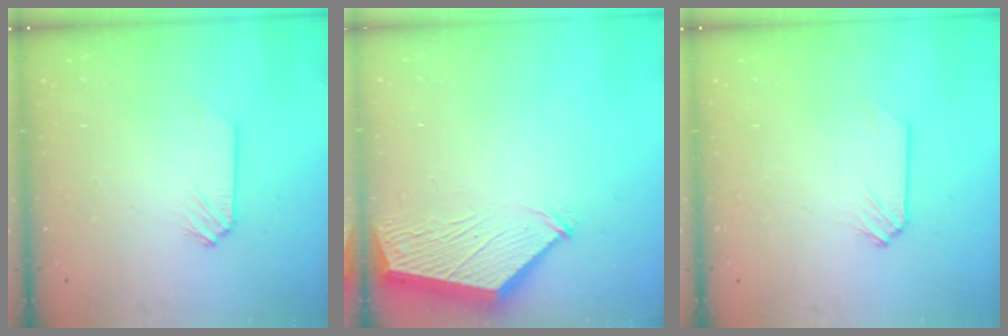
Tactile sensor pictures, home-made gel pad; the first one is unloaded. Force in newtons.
{"total": 2.9, "press": 2.9, "slide": 0.4}
{"total": 0.0}